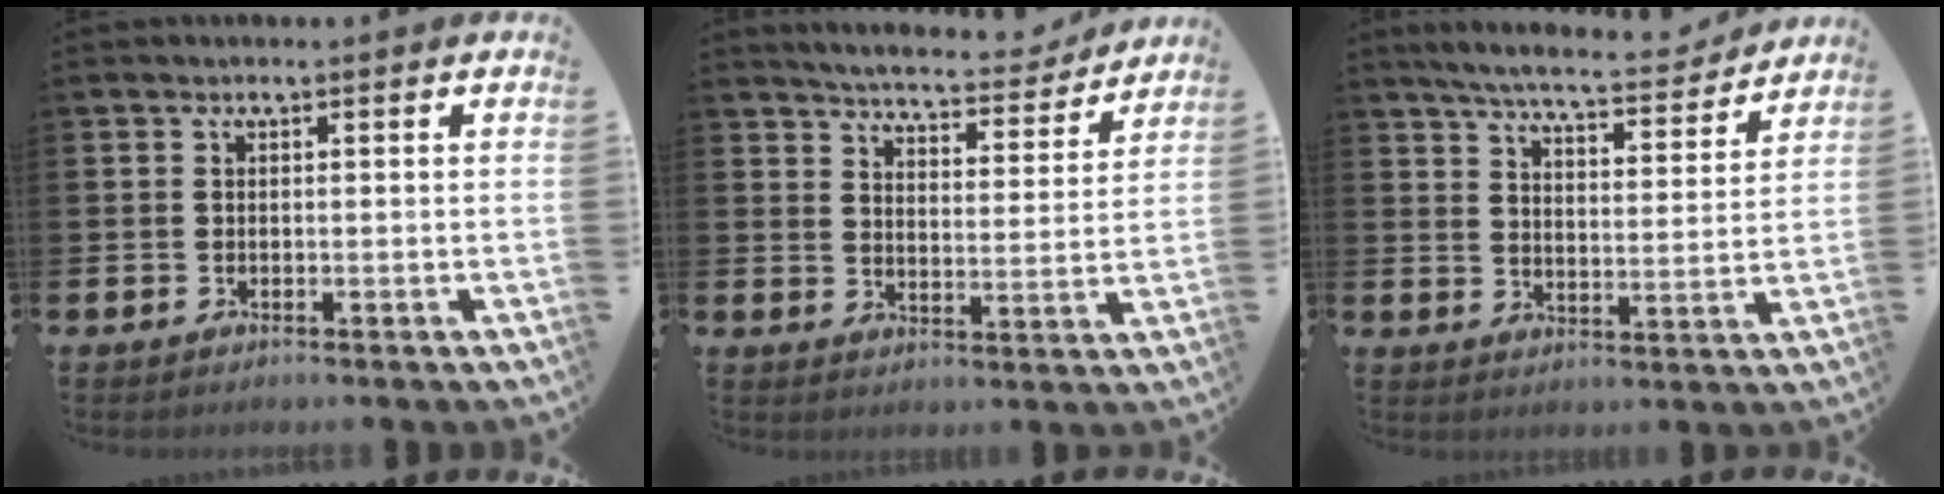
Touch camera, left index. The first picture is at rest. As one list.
[{"total": 5.4, "force": [5.3, 0.7, 0.9], "torque": [-0.028, -0.045, 0.086]}, {"total": 6.7, "force": [6.3, 0.6, 2.0], "torque": [-0.057, -0.042, 0.107]}]